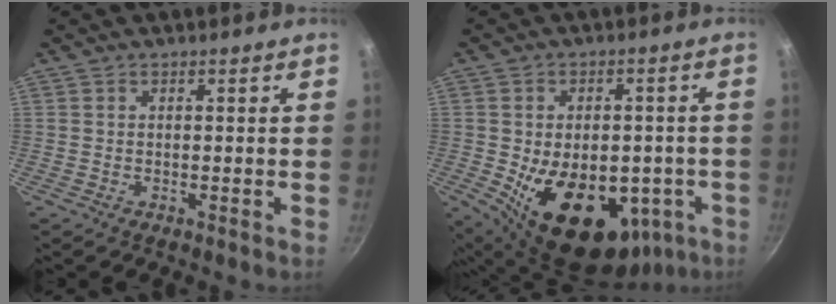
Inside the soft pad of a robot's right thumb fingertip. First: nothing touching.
{"total": 21.1, "force": [-5.6, 13.7, 15.0], "torque": [-0.203, 0.004, -0.055]}